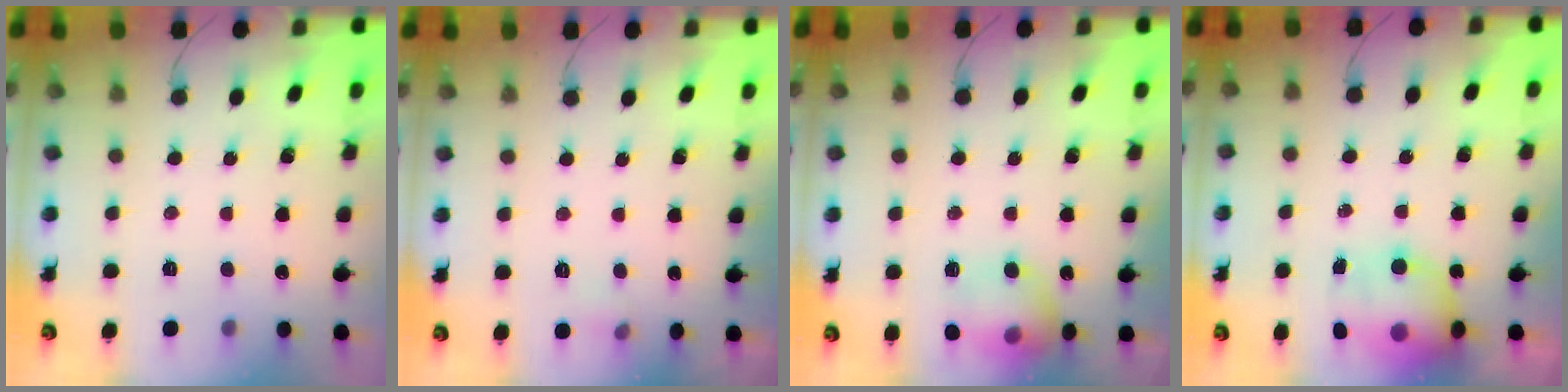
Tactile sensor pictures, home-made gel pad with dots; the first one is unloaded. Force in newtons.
{"total": 3.3, "press": 3.2, "slide": 1.0}
{"total": 13.8, "press": 13.7, "slide": 2.0}
{"total": 13.1, "press": 12.7, "slide": 3.2}